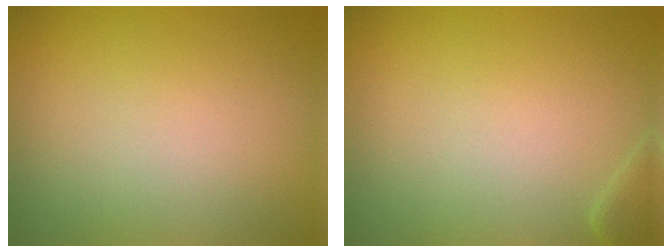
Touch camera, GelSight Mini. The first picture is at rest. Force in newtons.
{"total": 1.2, "press": 1.2, "slide": 0.1}